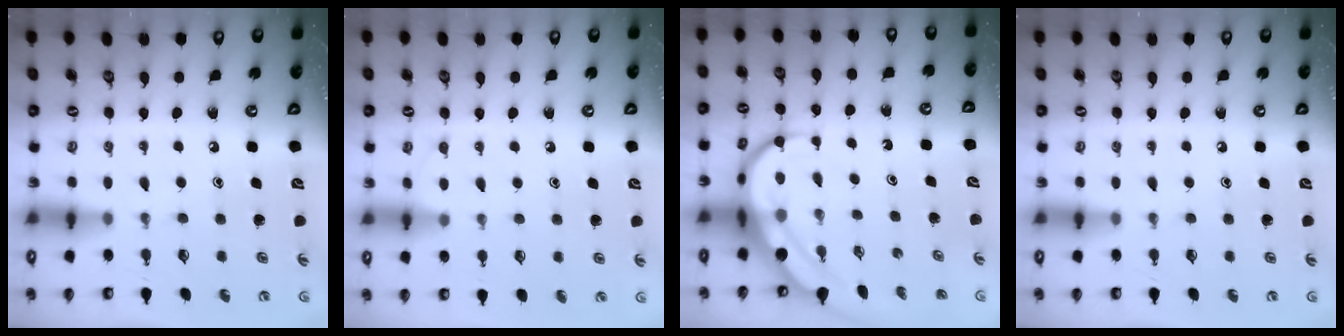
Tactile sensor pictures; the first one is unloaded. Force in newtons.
{"total": 5.0, "press": 5.0, "slide": 0.6}
{"total": 9.8, "press": 9.7, "slide": 1.0}
{"total": 0.0}